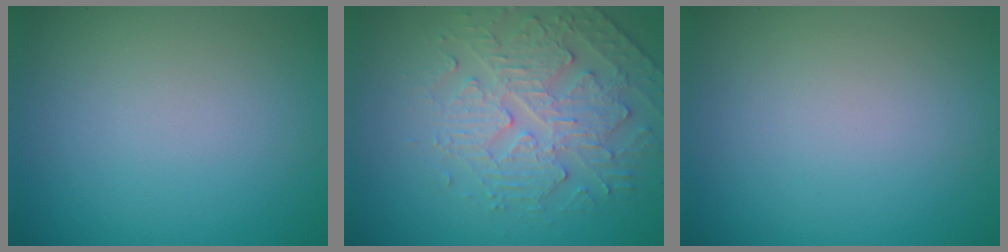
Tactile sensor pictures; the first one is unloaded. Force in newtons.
{"total": 4.8, "press": 3.8, "slide": 2.8}
{"total": 0.0}